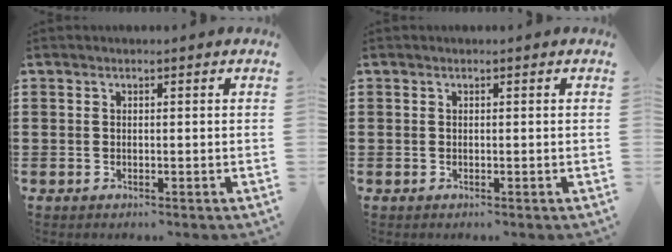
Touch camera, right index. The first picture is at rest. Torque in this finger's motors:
{"motor_torque": [-0.40, 0.40, 0.00, 0.00]}